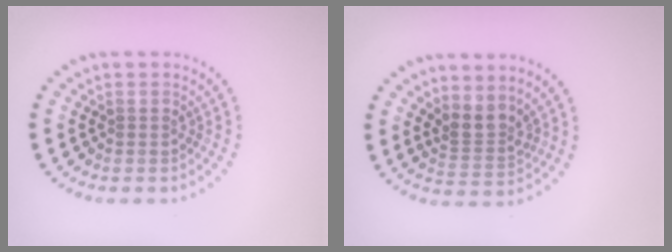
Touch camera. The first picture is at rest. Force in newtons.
{"total": 2.7, "press": 1.9, "slide": 1.9}